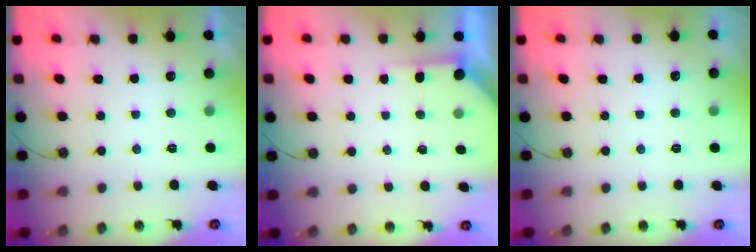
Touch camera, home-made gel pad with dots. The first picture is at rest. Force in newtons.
{"total": 2.2, "press": 2.2, "slide": 0.3}
{"total": 2.5, "press": 2.4, "slide": 0.4}